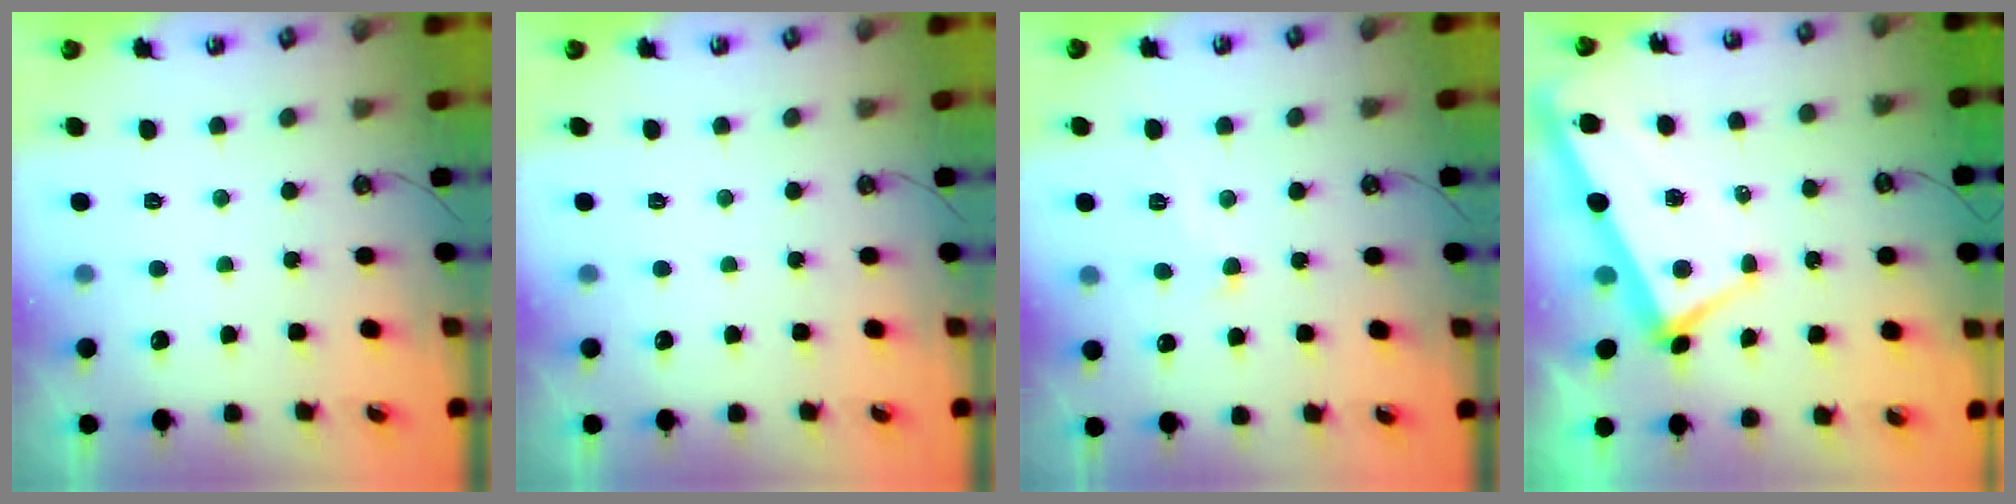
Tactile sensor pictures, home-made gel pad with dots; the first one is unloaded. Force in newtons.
{"total": 0.0}
{"total": 1.2, "press": 1.1, "slide": 0.5}
{"total": 1.9, "press": 1.7, "slide": 0.8}